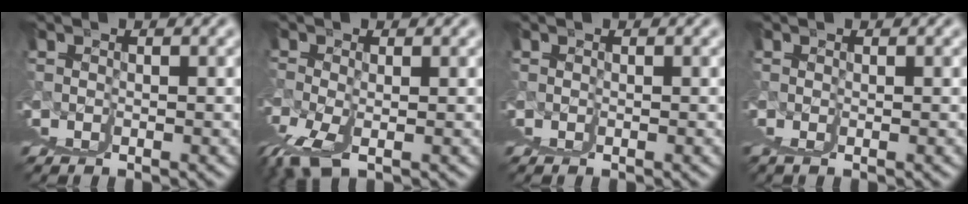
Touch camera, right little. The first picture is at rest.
{"total": 3.8, "force": [0.2, -3.5, 1.5], "torque": [-0.019, -0.004, 0.025]}
{"total": 0.0}
{"total": 1.0, "force": [0.7, -0.5, 0.6], "torque": [0.004, 0.012, 0.009]}